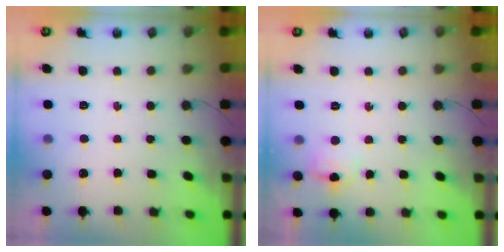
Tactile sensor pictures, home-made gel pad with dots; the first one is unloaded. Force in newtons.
{"total": 6.0, "press": 5.9, "slide": 1.0}